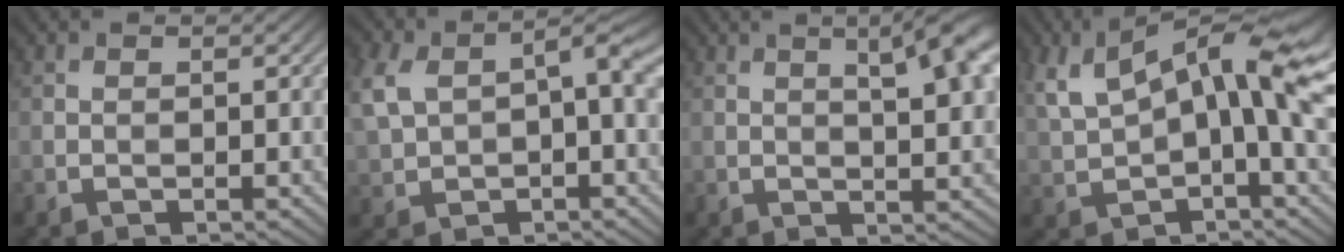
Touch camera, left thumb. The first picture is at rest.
{"total": 10.0, "force": [1.4, 5.9, 7.9], "torque": [-0.193, 0.005, 0.024]}
{"total": 8.5, "force": [3.2, 2.2, 7.5], "torque": [-0.094, 0.018, 0.041]}
{"total": 13.9, "force": [4.3, 5.4, 12.0], "torque": [-0.241, 0.002, 0.081]}